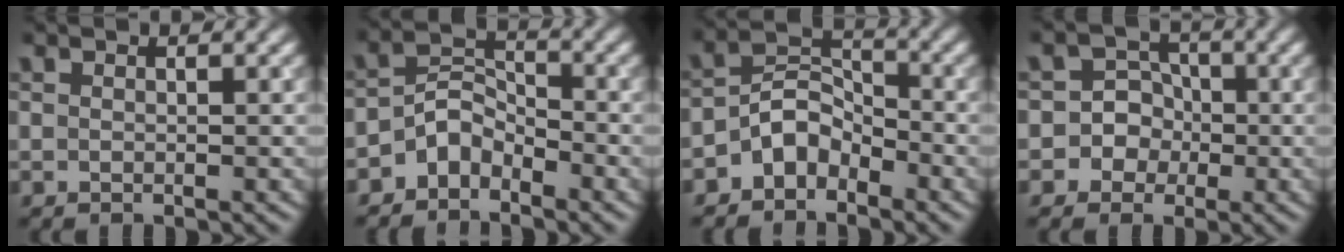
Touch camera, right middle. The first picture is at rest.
{"total": 3.2, "force": [-2.4, 1.8, 1.2], "torque": [-0.020, 0.013, -0.054]}
{"total": 3.7, "force": [-2.5, 2.2, 1.6], "torque": [-0.025, 0.013, -0.055]}
{"total": 5.7, "force": [-1.3, 5.5, 0.9], "torque": [0.013, 0.025, -0.052]}